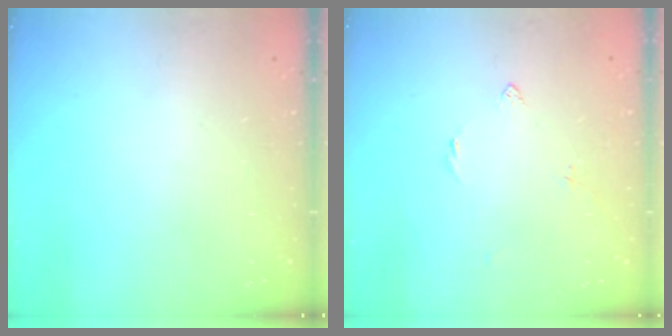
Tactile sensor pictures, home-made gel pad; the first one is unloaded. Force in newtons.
{"total": 2.6, "press": 2.5, "slide": 0.7}